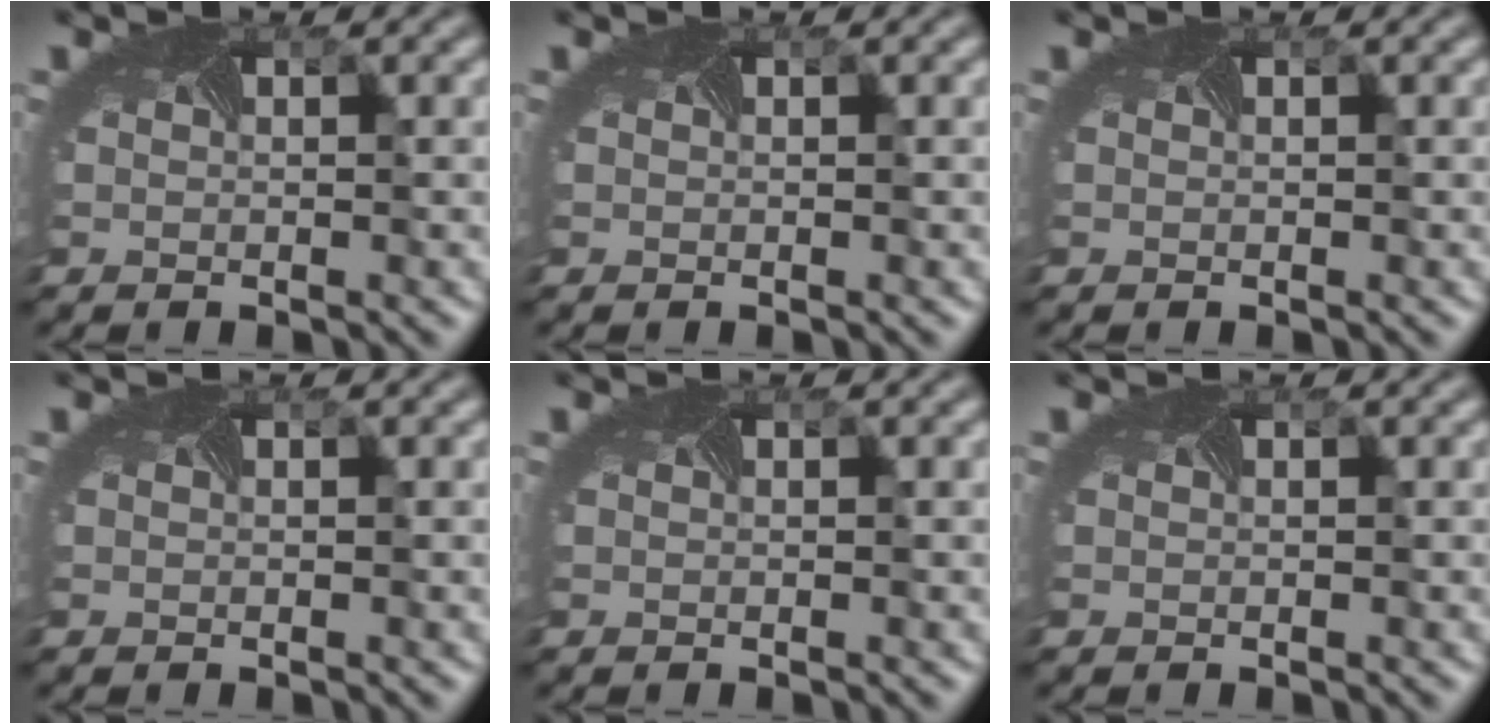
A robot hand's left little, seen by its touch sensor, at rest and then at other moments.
{"total": 0.0}
{"total": 0.0}
{"total": 0.0}
{"total": 0.0}
{"total": 0.0}